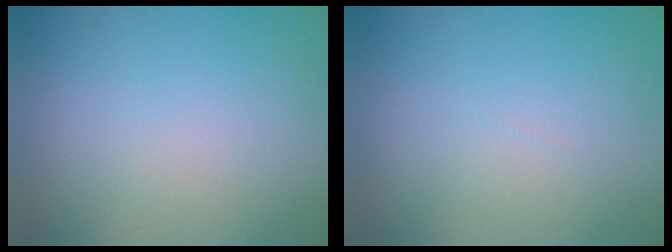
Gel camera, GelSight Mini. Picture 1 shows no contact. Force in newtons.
{"total": 0.0}